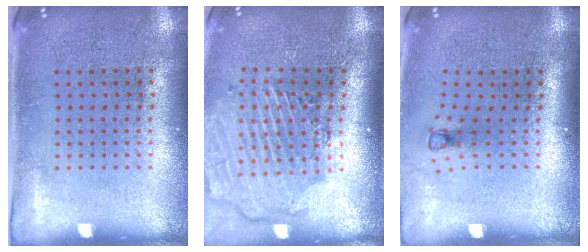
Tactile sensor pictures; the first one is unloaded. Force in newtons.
{"total": 2.8, "press": 2.3, "slide": 1.7}
{"total": 0.8, "press": 0.4, "slide": 0.7}